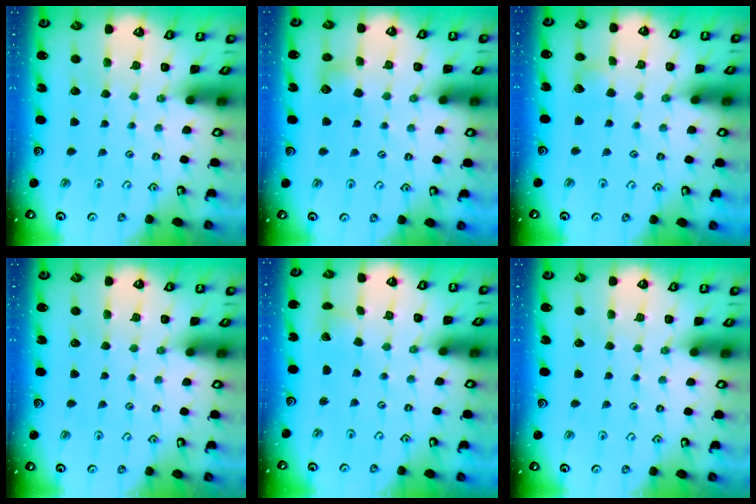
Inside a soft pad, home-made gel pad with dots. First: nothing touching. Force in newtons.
{"total": 6.3, "press": 6.2, "slide": 0.9}
{"total": 4.4, "press": 4.4, "slide": 0.4}
{"total": 0.0}
{"total": 2.4, "press": 2.4, "slide": 0.2}
{"total": 0.0}